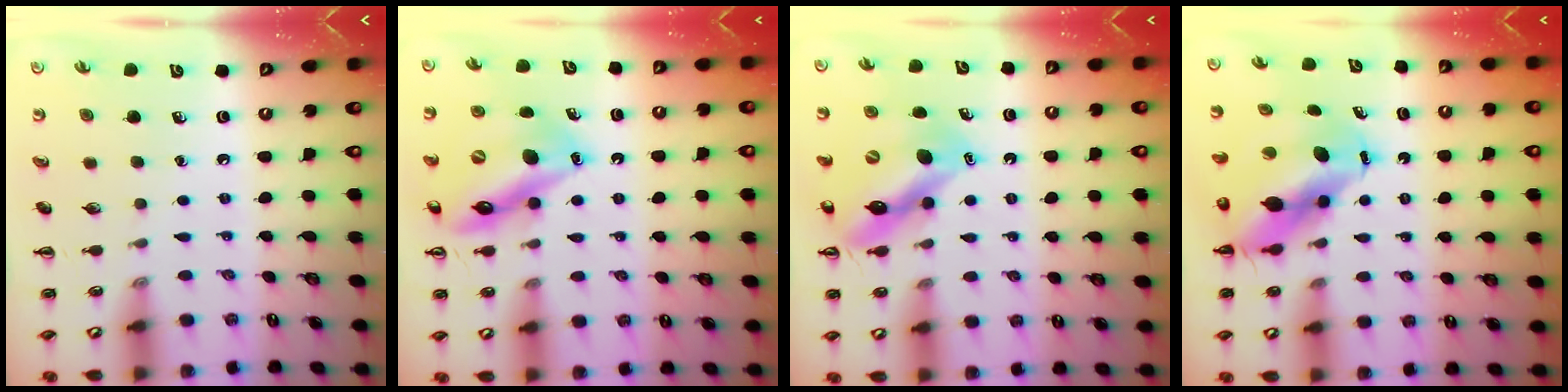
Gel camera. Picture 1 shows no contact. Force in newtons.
{"total": 15.0, "press": 14.6, "slide": 3.7}
{"total": 12.5, "press": 11.9, "slide": 4.0}
{"total": 10.9, "press": 10.6, "slide": 2.6}